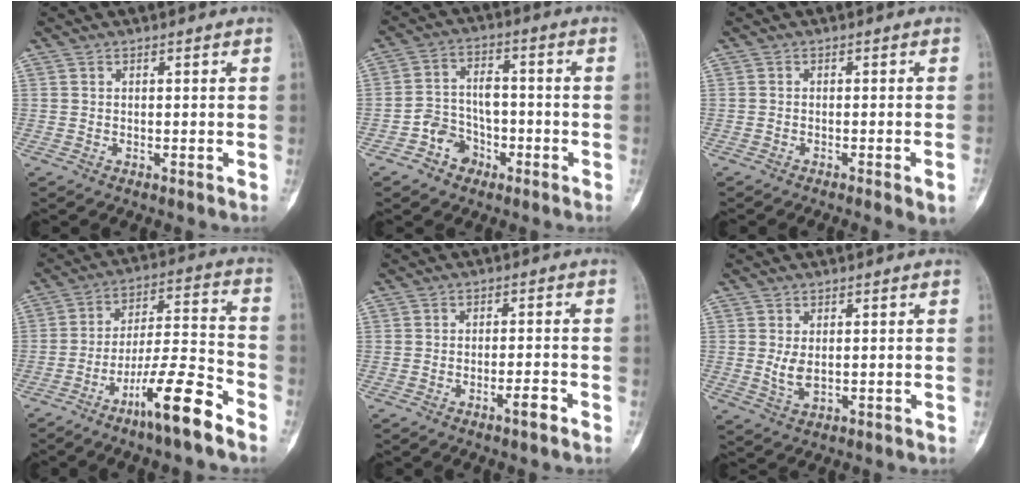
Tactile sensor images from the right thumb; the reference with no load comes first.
{"total": 7.1, "force": [-3.6, 5.6, 2.5], "torque": [-0.015, 0.039, -0.064]}
{"total": 3.8, "force": [-2.2, 0.2, 3.1], "torque": [-0.045, 0.004, -0.030]}
{"total": 13.8, "force": [-8.8, 1.7, 10.5], "torque": [-0.190, 0.063, -0.155]}
{"total": 2.9, "force": [-1.8, 0.4, 2.2], "torque": [-0.039, 0.009, -0.029]}
{"total": 3.0, "force": [0.2, 1.6, 2.6], "torque": [-0.047, -0.009, 0.011]}